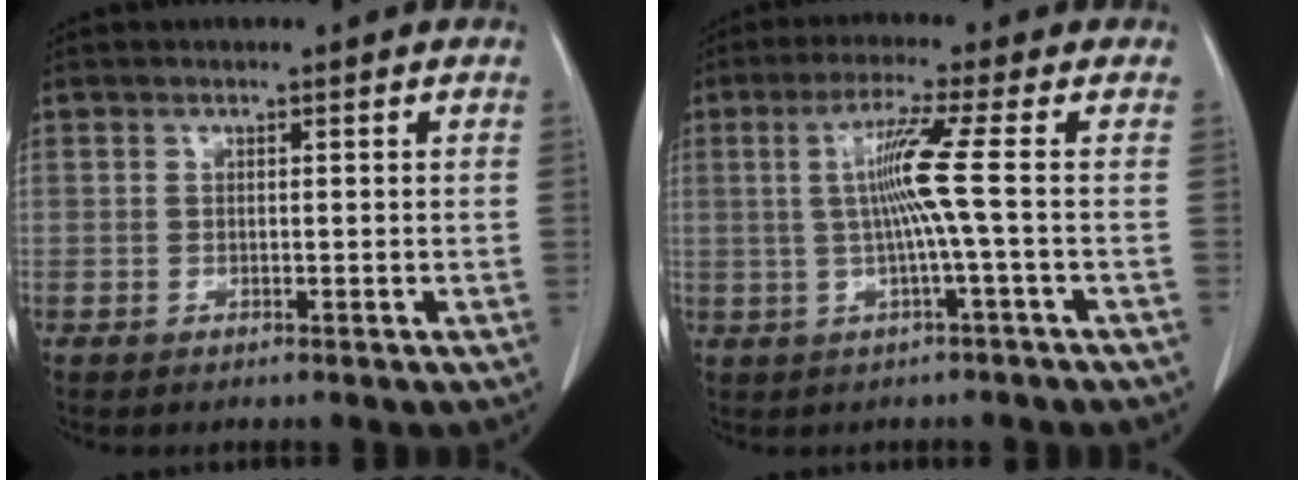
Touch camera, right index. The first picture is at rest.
{"total": 6.5, "force": [0.1, -1.8, 6.2], "torque": [-0.123, 0.008, 0.008]}